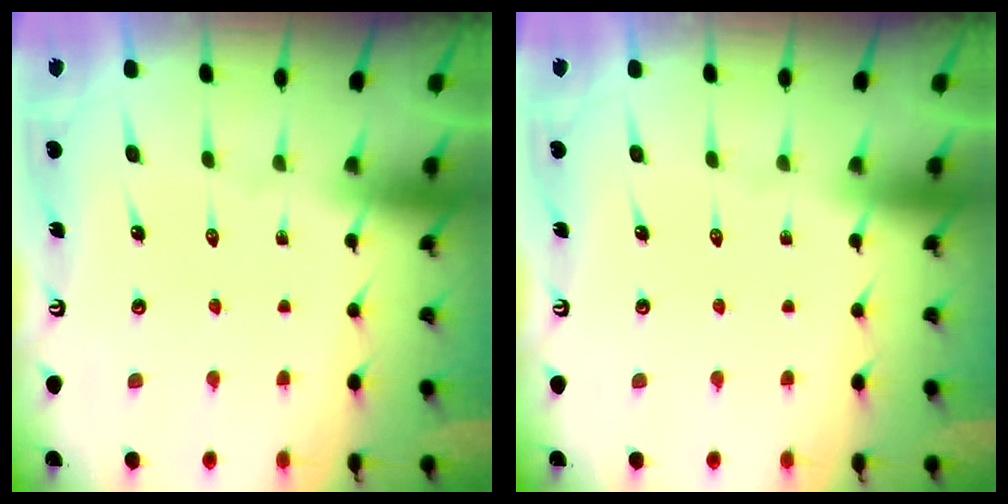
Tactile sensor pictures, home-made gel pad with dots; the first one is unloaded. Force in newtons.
{"total": 0.0}